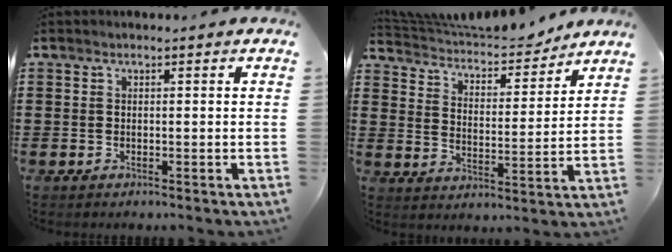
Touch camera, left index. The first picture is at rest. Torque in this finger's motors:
{"motor_torque": [0.22, -0.68, -0.29, -0.07]}